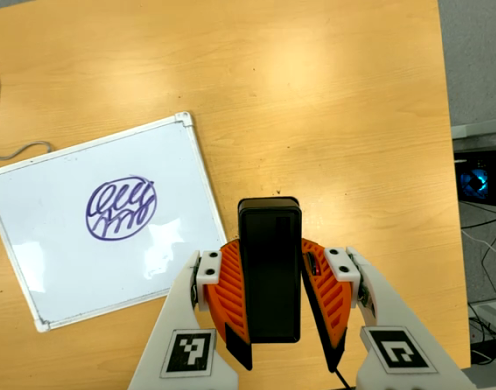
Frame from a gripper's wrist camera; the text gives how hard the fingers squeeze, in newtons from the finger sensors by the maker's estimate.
{"total": 7.5, "left": 6.5, "right": 8.5}